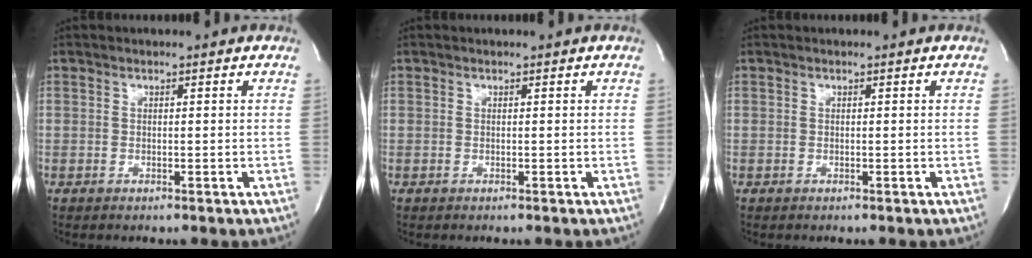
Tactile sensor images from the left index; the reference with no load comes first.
{"total": 0.0}
{"total": 0.0}